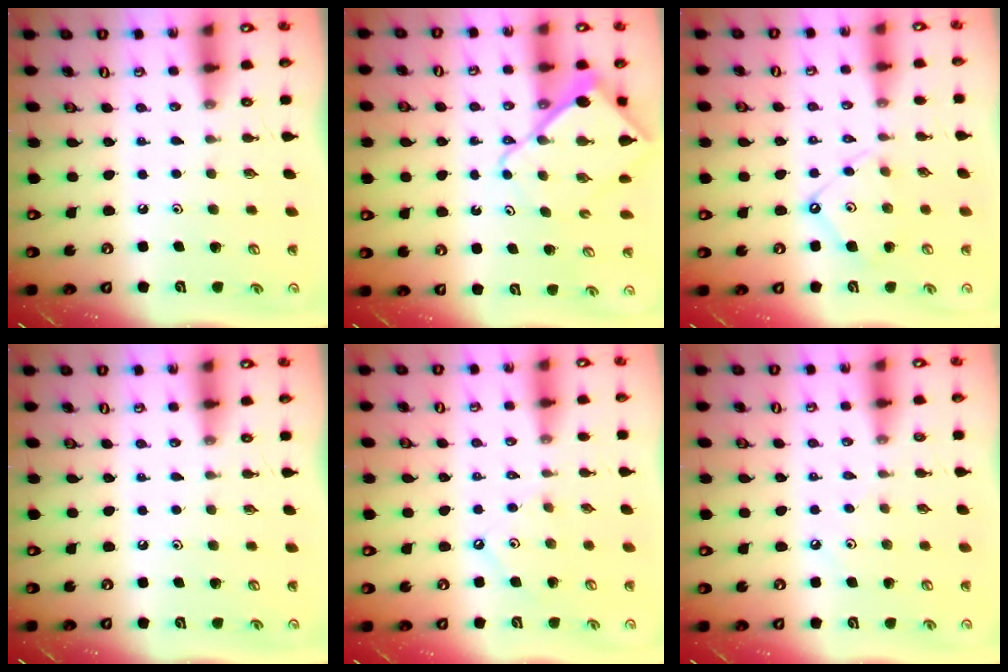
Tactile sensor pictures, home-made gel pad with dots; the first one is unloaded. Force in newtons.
{"total": 11.5, "press": 11.4, "slide": 1.2}
{"total": 8.9, "press": 8.9, "slide": 0.8}
{"total": 0.0}
{"total": 2.3, "press": 2.3, "slide": 0.2}
{"total": 4.1, "press": 4.1, "slide": 0.5}